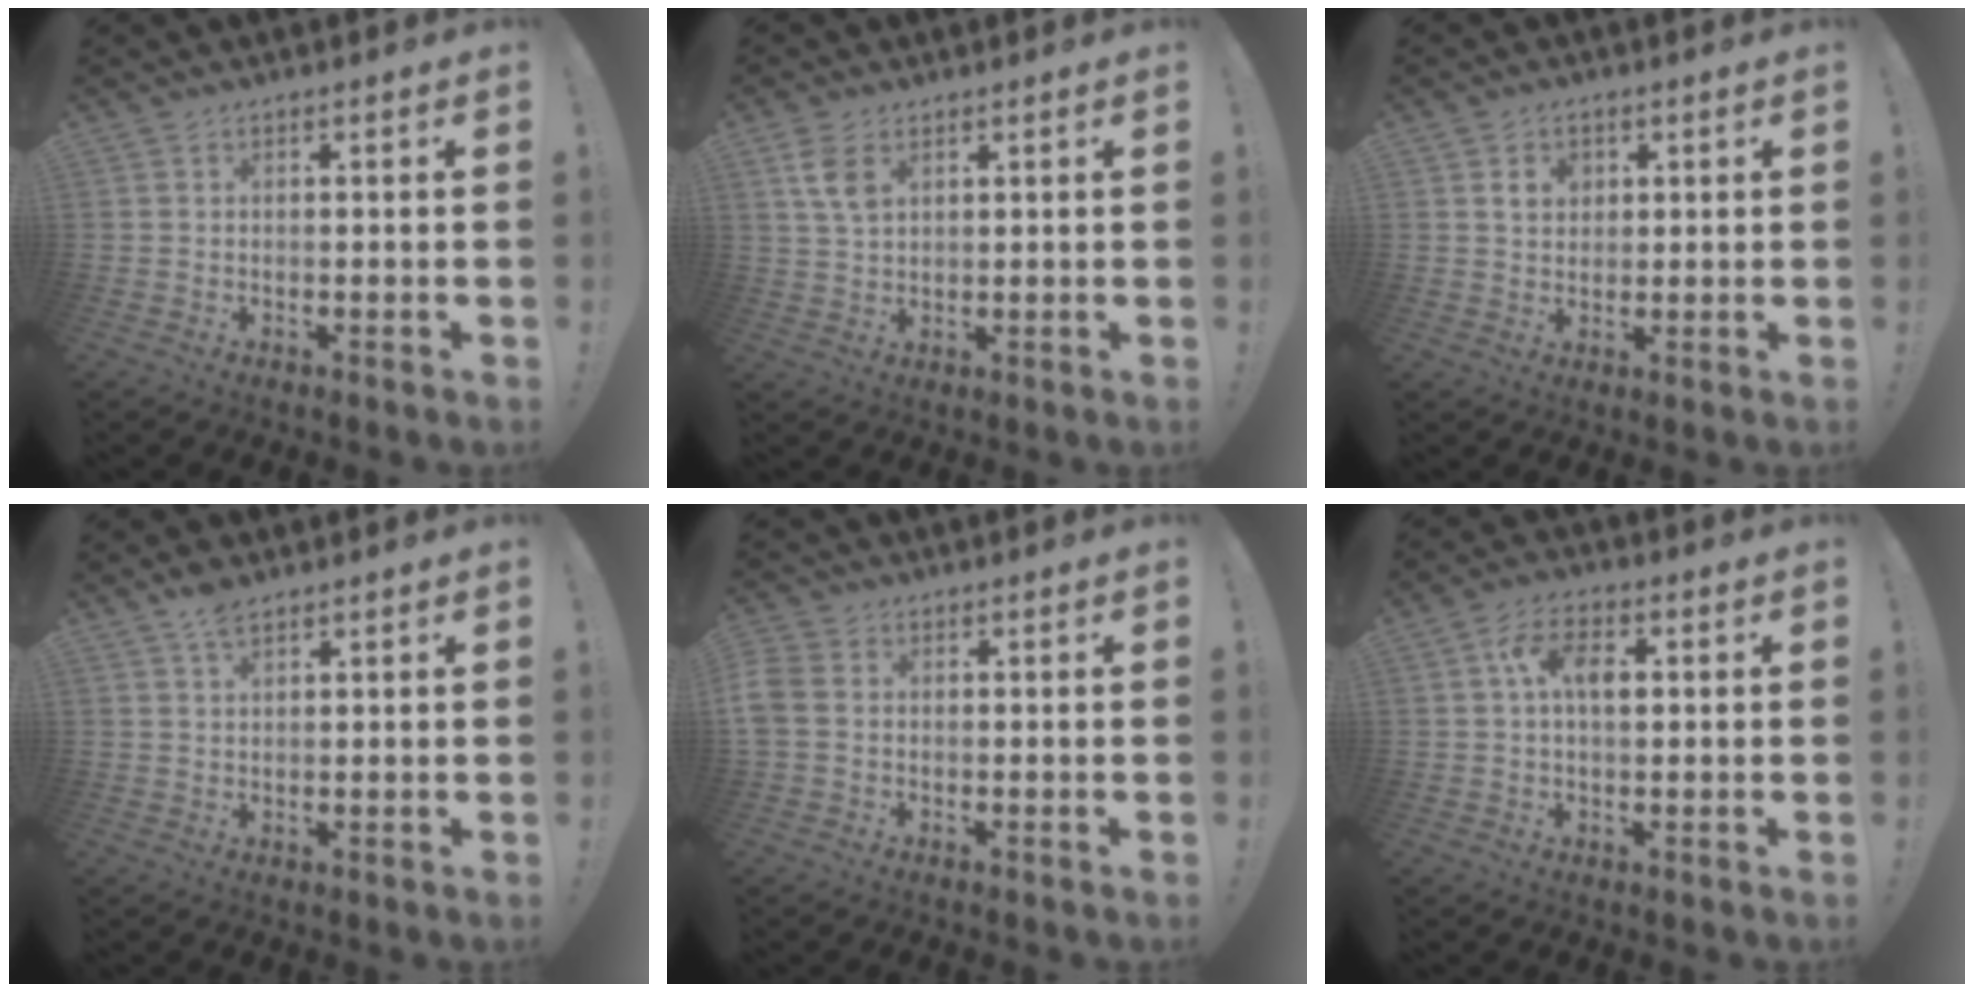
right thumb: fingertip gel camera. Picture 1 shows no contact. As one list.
[{"total": 6.3, "force": [2.9, 3.5, 4.4], "torque": [-0.081, -0.010, 0.054]}, {"total": 5.1, "force": [1.8, 4.1, 2.4], "torque": [-0.028, -0.001, 0.030]}, {"total": 3.9, "force": [2.7, 1.5, 2.3], "torque": [-0.036, -0.011, 0.047]}, {"total": 4.5, "force": [-0.4, 3.5, 2.8], "torque": [-0.068, 0.007, -0.005]}, {"total": 7.7, "force": [1.4, 4.4, 6.1], "torque": [-0.101, 0.011, 0.026]}]